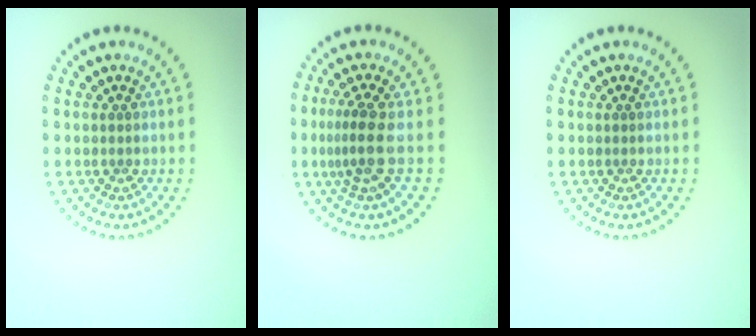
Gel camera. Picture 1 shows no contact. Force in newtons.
{"total": 2.8, "press": 2.0, "slide": 1.9}
{"total": 0.0}